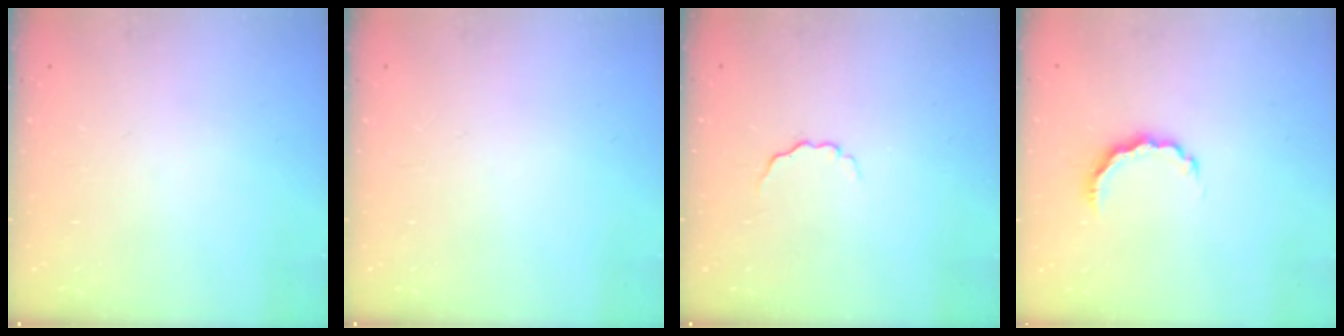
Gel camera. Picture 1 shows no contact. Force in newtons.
{"total": 0.0}
{"total": 3.1, "press": 3.0, "slide": 0.7}
{"total": 6.0, "press": 6.0, "slide": 0.9}